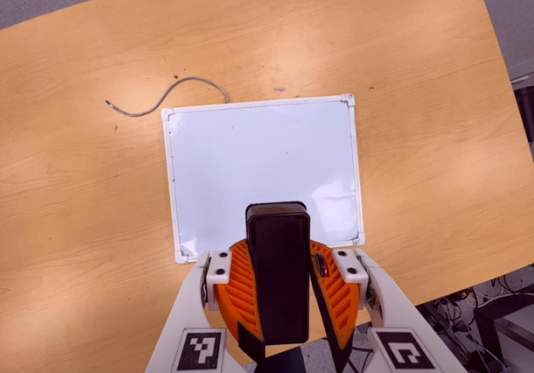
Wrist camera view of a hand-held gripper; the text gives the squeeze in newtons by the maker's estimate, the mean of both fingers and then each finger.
{"total": 9.8, "left": 9.8, "right": 9.8}